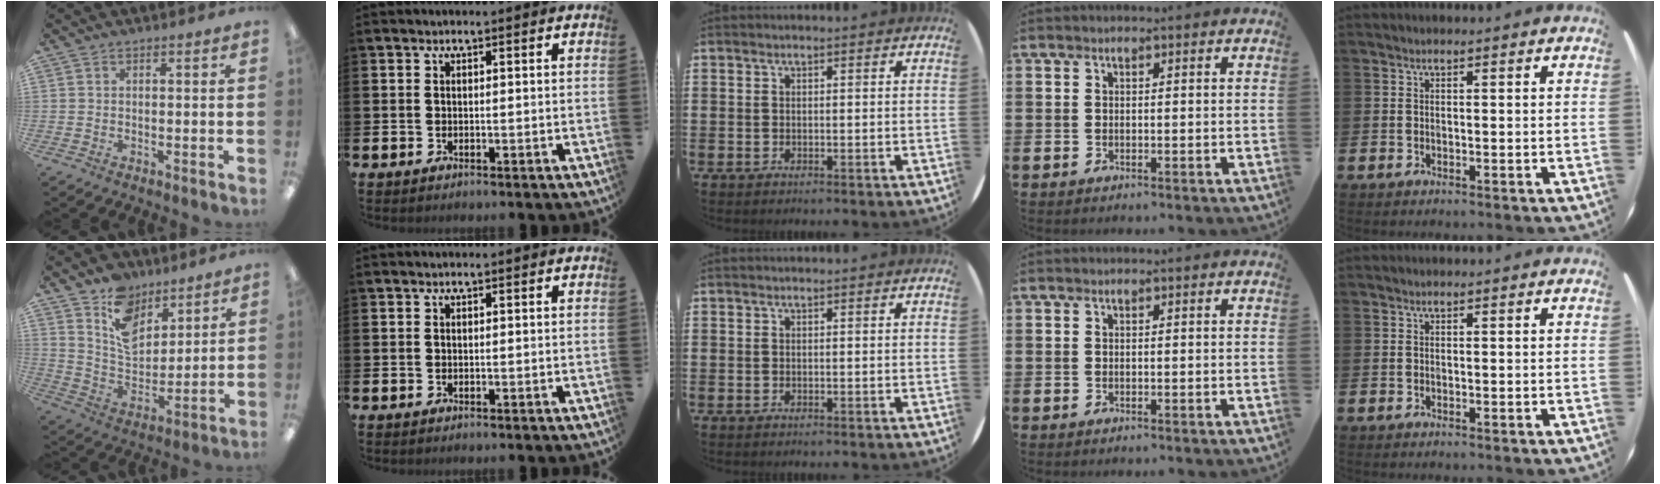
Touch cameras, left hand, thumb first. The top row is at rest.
{"thumb": {"total": 12.5, "force": [8.6, 7.6, 5.0], "torque": [-0.091, -0.050, 0.165]}}